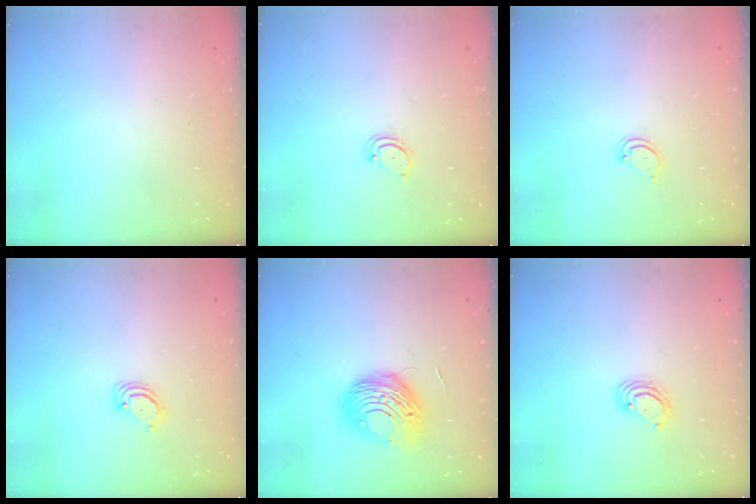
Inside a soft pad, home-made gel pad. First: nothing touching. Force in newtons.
{"total": 2.3, "press": 2.3, "slide": 0.2}
{"total": 2.8, "press": 2.8, "slide": 0.2}
{"total": 3.0, "press": 3.0, "slide": 0.2}
{"total": 10.4, "press": 10.4, "slide": 0.2}
{"total": 3.4, "press": 3.4, "slide": 0.2}